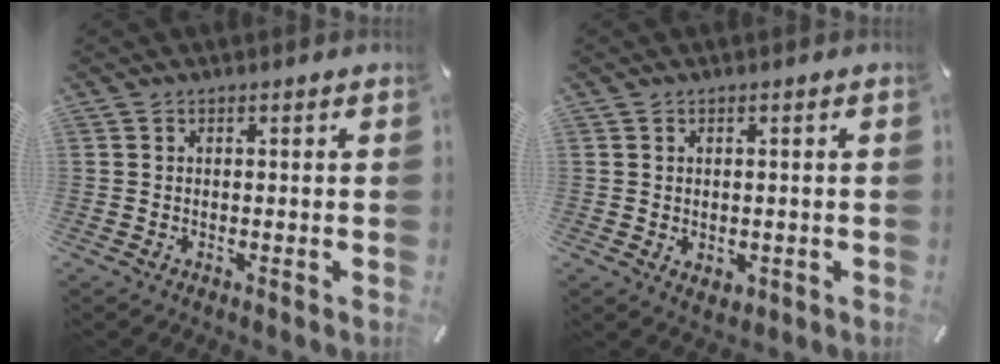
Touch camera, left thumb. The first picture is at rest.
{"total": 1.7, "force": [-0.3, 1.5, 0.8], "torque": [-0.014, 0.004, -0.006]}